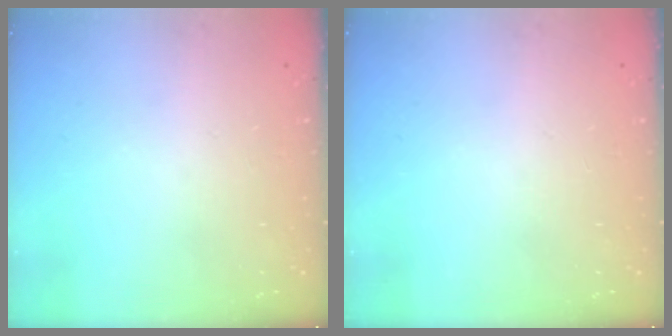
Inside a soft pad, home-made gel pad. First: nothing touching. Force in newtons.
{"total": 0.0}